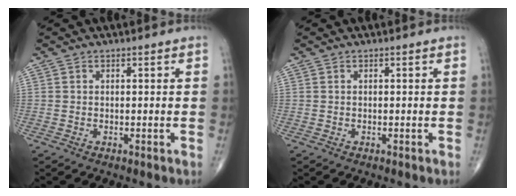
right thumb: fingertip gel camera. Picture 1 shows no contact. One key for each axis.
{"total": 0.0}